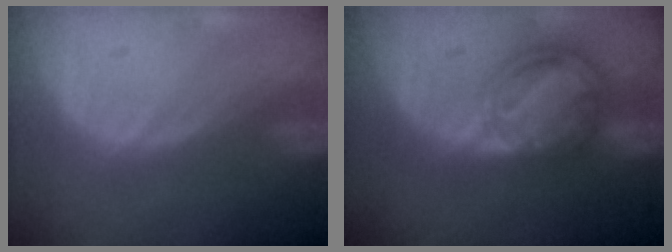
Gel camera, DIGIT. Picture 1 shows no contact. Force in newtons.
{"total": 8.5, "press": 7.2, "slide": 4.6}